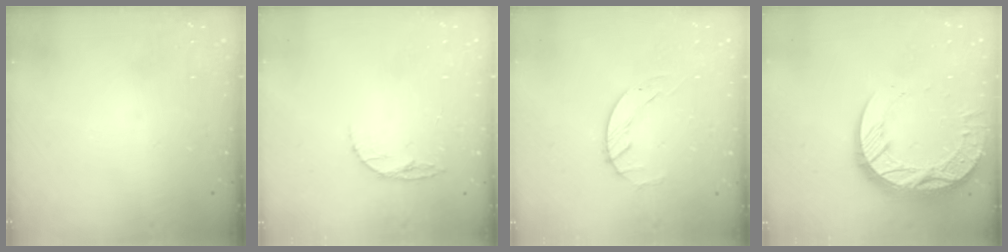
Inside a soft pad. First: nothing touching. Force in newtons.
{"total": 5.0, "press": 5.0, "slide": 0.5}
{"total": 1.8, "press": 1.7, "slide": 0.3}
{"total": 21.4, "press": 21.3, "slide": 1.8}